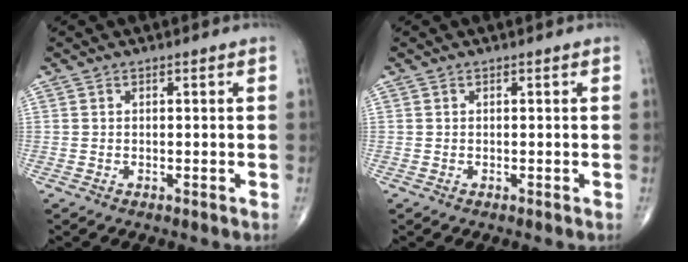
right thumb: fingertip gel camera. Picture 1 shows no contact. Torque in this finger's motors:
{"motor_torque": [0.09, 0.09, 0.11, 0.12, 0.02]}